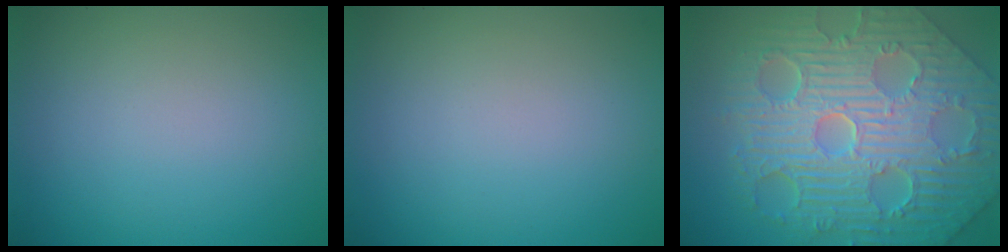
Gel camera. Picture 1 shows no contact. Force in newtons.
{"total": 0.0}
{"total": 12.3, "press": 8.2, "slide": 9.2}